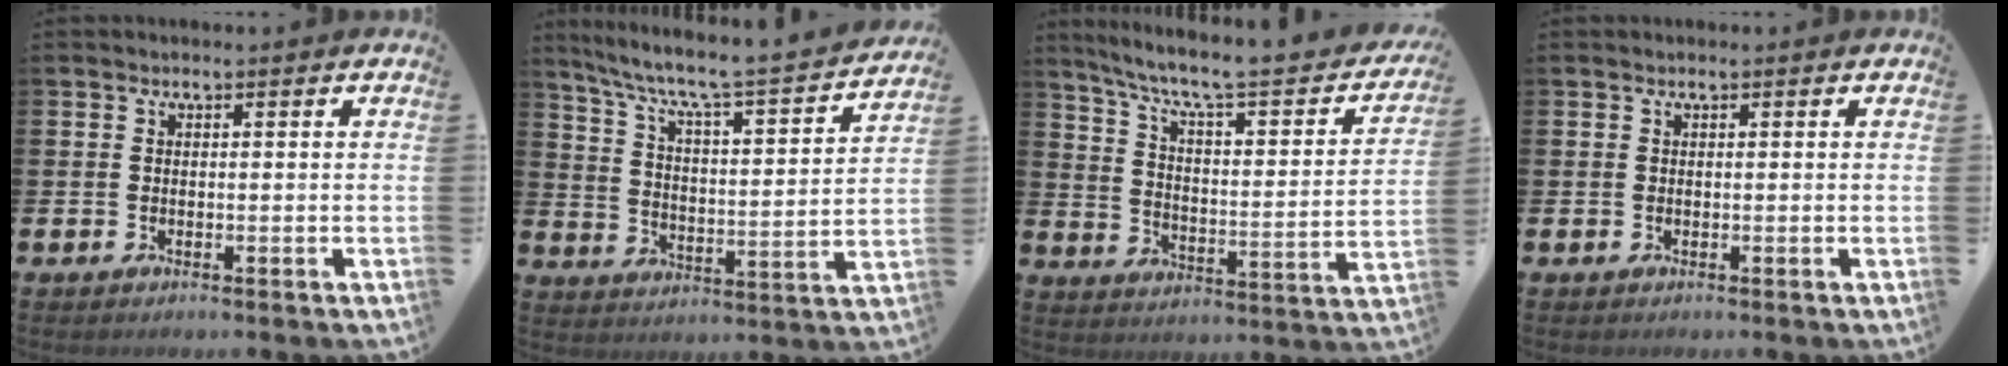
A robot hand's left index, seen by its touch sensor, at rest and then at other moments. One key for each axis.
{"total": 6.5, "fx": 5.6, "fy": 0.7, "fz": 3.2, "tx": -0.087, "ty": -0.048, "tz": 0.086}
{"total": 7.6, "fx": 6.2, "fy": 1.3, "fz": 4.3, "tx": -0.104, "ty": -0.048, "tz": 0.093}
{"total": 0.0}